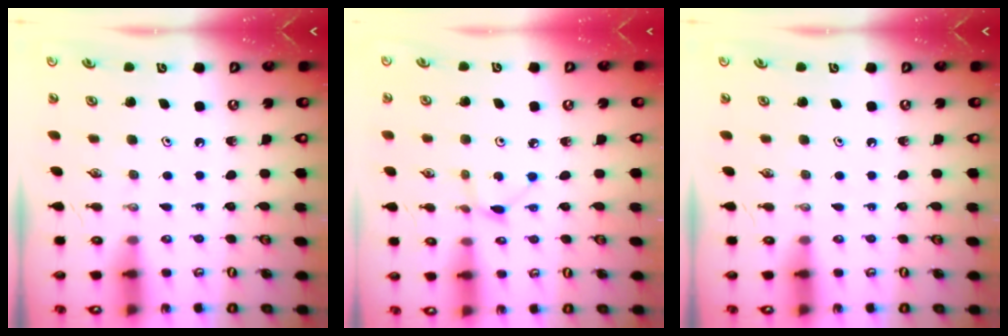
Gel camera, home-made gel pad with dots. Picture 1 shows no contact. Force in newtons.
{"total": 3.0, "press": 2.9, "slide": 0.4}
{"total": 0.0}